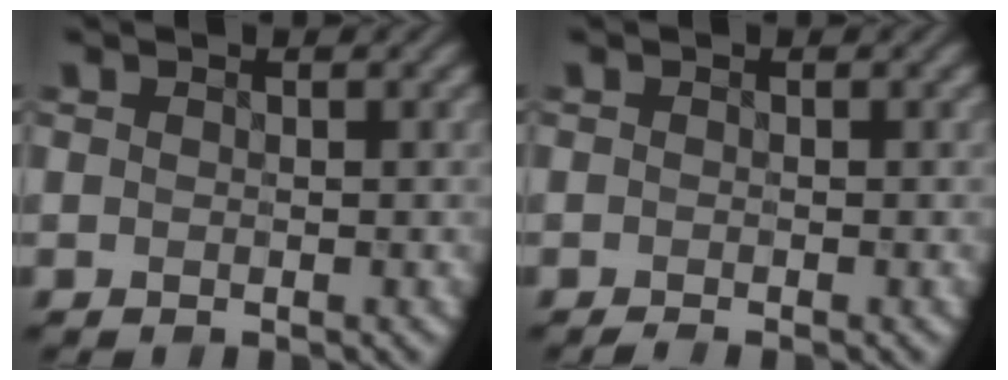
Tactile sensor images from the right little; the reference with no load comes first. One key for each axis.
{"total": 0.6, "fx": -0.6, "fy": -0.1, "fz": 0.3, "tx": -0.007, "ty": -0.003, "tz": -0.014}